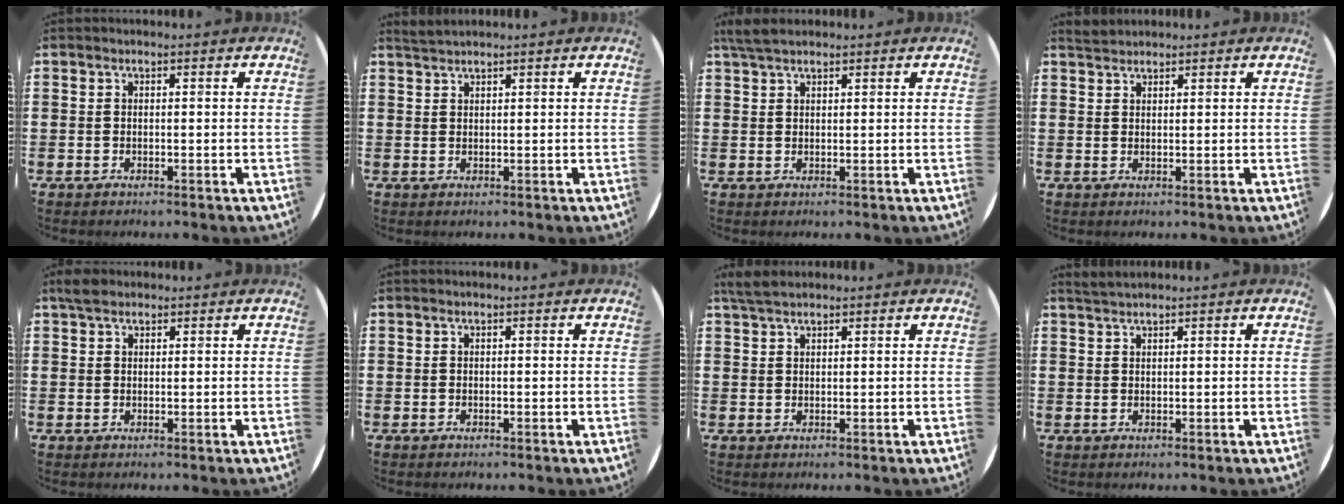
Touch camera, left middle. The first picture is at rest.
{"total": 1.3, "force": [1.3, -0.2, 0.2], "torque": [-0.004, 0.000, 0.025]}
{"total": 3.0, "force": [2.5, 0.8, 1.6], "torque": [-0.037, 0.006, 0.047]}
{"total": 1.6, "force": [1.6, 0.3, 0.1], "torque": [-0.006, 0.004, 0.031]}
{"total": 2.0, "force": [1.6, 0.9, 0.8], "torque": [-0.012, 0.003, 0.029]}
{"total": 0.0}
{"total": 2.6, "force": [2.2, 0.6, 1.2], "torque": [-0.029, 0.006, 0.043]}
{"total": 1.3, "force": [1.2, -0.1, 0.3], "torque": [-0.007, 0.001, 0.024]}